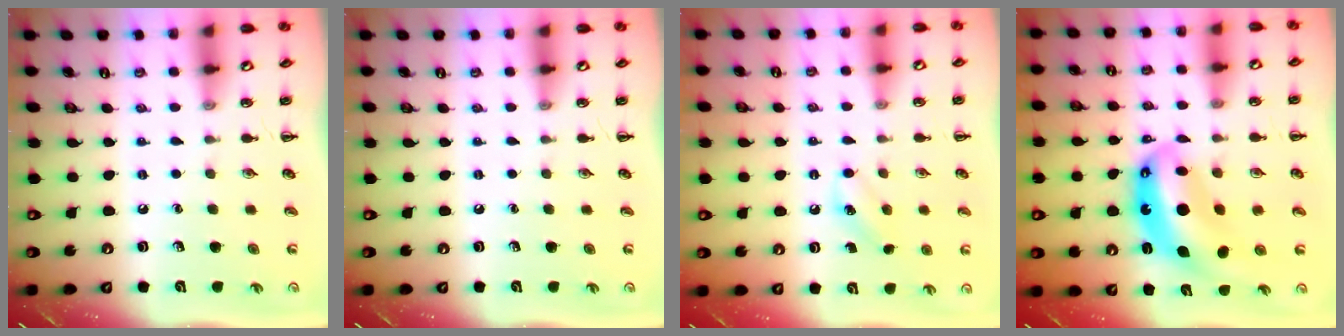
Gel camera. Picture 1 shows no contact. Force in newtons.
{"total": 0.0}
{"total": 7.2, "press": 6.9, "slide": 1.9}
{"total": 13.4, "press": 13.0, "slide": 3.3}